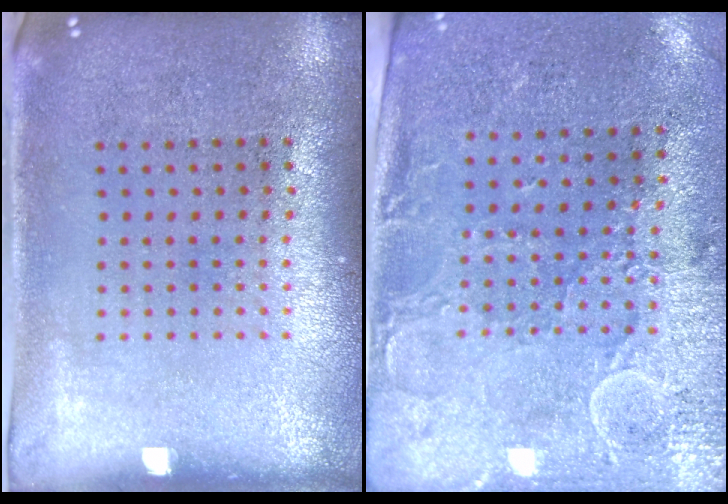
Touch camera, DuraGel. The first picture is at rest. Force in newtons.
{"total": 2.9, "press": 2.5, "slide": 1.5}